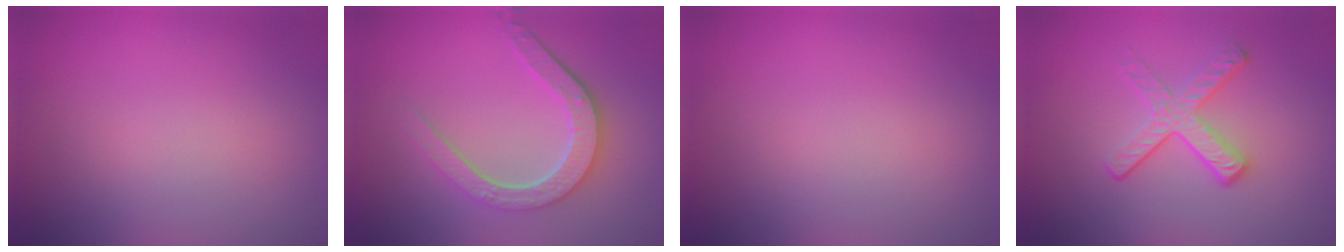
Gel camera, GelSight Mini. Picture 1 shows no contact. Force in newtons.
{"total": 4.7, "press": 3.6, "slide": 3.0}
{"total": 0.0}
{"total": 3.3, "press": 2.6, "slide": 2.0}